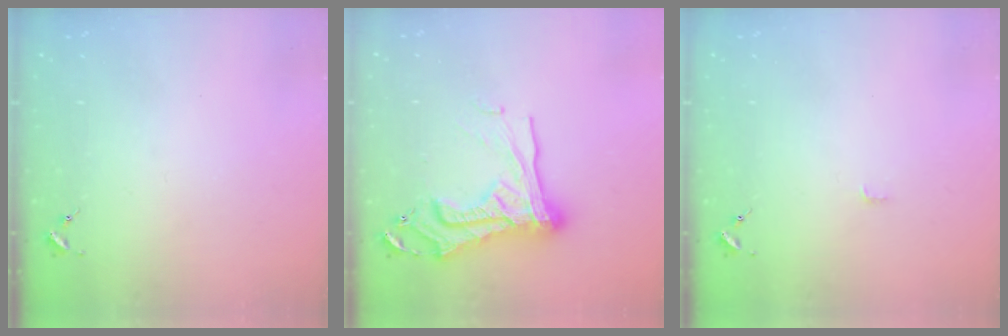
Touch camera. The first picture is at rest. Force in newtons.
{"total": 19.3, "press": 19.2, "slide": 1.8}
{"total": 2.8, "press": 2.8, "slide": 0.2}